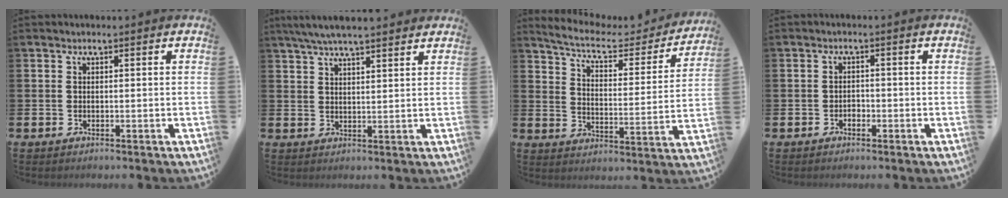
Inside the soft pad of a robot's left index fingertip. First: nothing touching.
{"total": 5.5, "force": [5.0, 0.7, 2.2], "torque": [-0.052, -0.010, 0.092]}
{"total": 7.0, "force": [6.1, 2.0, 2.8], "torque": [-0.070, -0.045, 0.096]}
{"total": 1.2, "force": [-0.7, 0.9, 0.4], "torque": [-0.004, -0.002, -0.016]}